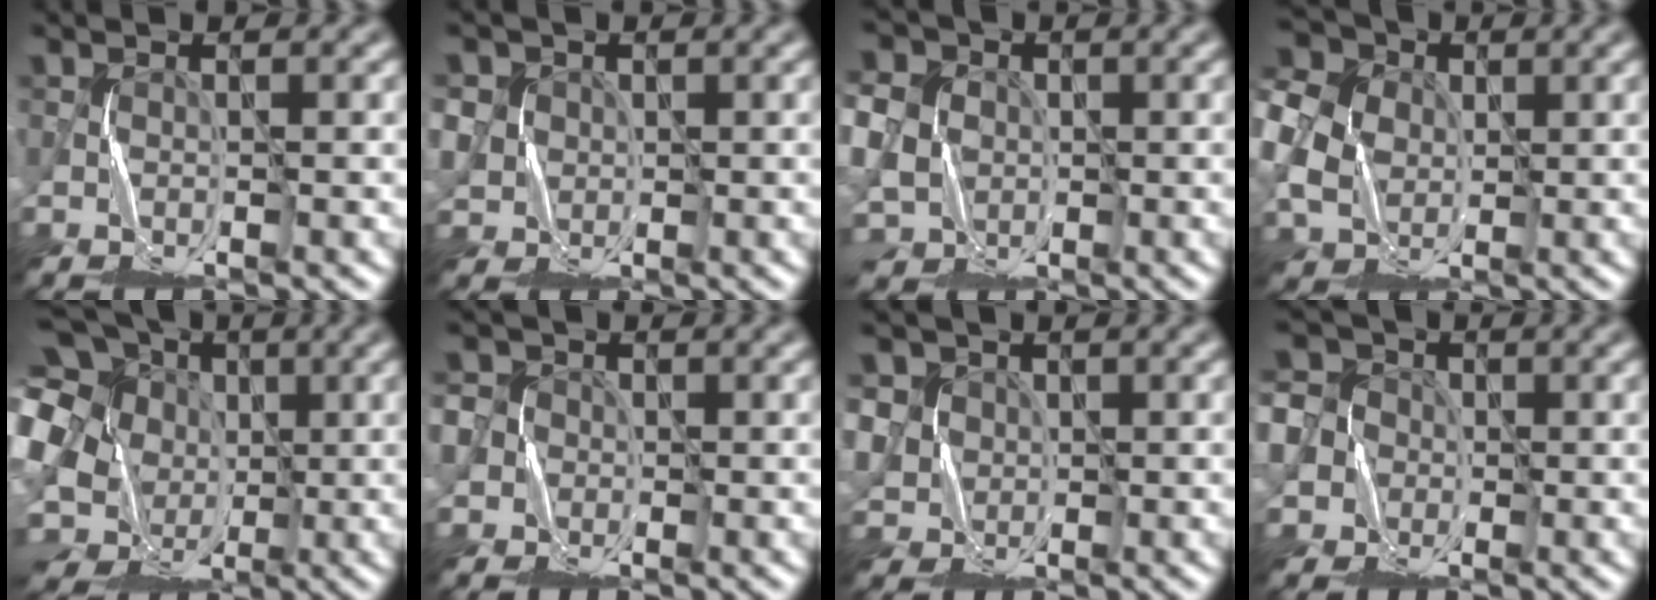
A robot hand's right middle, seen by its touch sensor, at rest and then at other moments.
{"total": 2.9, "force": [0.4, 2.8, 0.3], "torque": [-0.025, 0.001, 0.011]}
{"total": 11.4, "force": [0.0, 10.3, 4.8], "torque": [-0.138, 0.011, -0.027]}
{"total": 7.8, "force": [0.4, 6.7, 4.0], "torque": [-0.119, 0.017, -0.008]}
{"total": 16.8, "force": [-0.3, 14.4, 8.7], "torque": [-0.213, 0.027, -0.018]}
{"total": 5.0, "force": [0.8, 4.9, 1.0], "torque": [-0.027, 0.038, -0.015]}
{"total": 4.4, "force": [1.1, 4.2, 0.9], "torque": [-0.036, 0.008, 0.019]}
{"total": 9.5, "force": [0.9, 9.0, 3.1], "torque": [-0.088, 0.040, -0.011]}